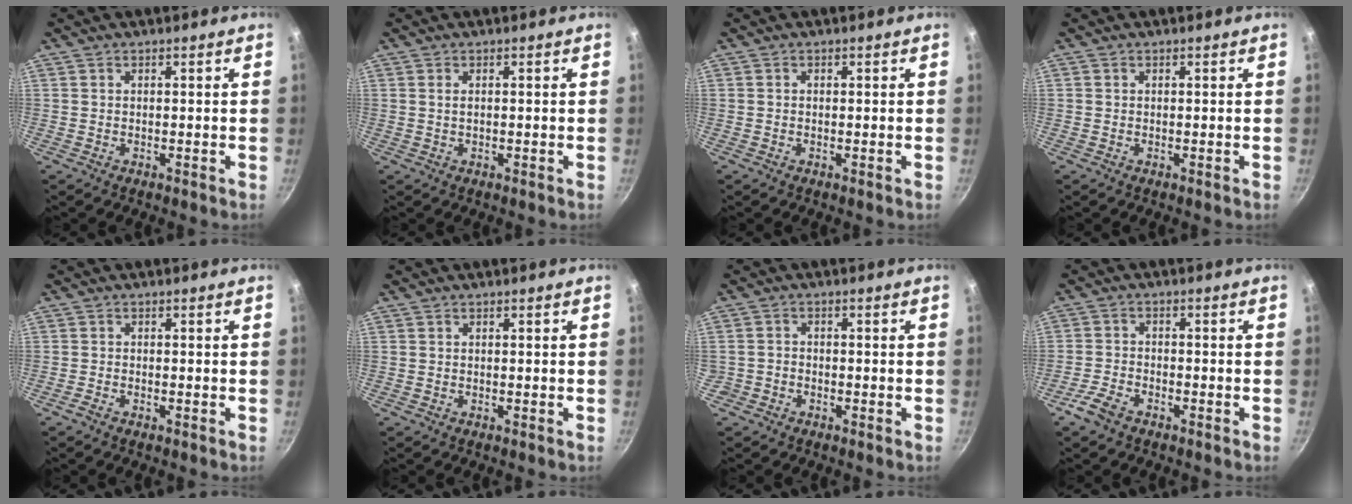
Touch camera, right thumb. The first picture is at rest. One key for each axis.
{"total": 1.0, "fx": 0.2, "fy": 0.5, "fz": 0.9, "tx": -0.016, "ty": 0.001, "tz": 0.003}
{"total": 0.0}
{"total": 0.0}
{"total": 1.0, "fx": -0.7, "fy": 0.2, "fz": 0.6, "tx": -0.023, "ty": 0.007, "tz": -0.021}
{"total": 0.0}
{"total": 1.8, "fx": -1.1, "fy": 1.4, "fz": 0.3, "tx": 0.001, "ty": 0.016, "tz": -0.020}
{"total": 4.7, "fx": -3.2, "fy": 2.3, "fz": 2.6, "tx": -0.061, "ty": 0.021, "tz": -0.067}